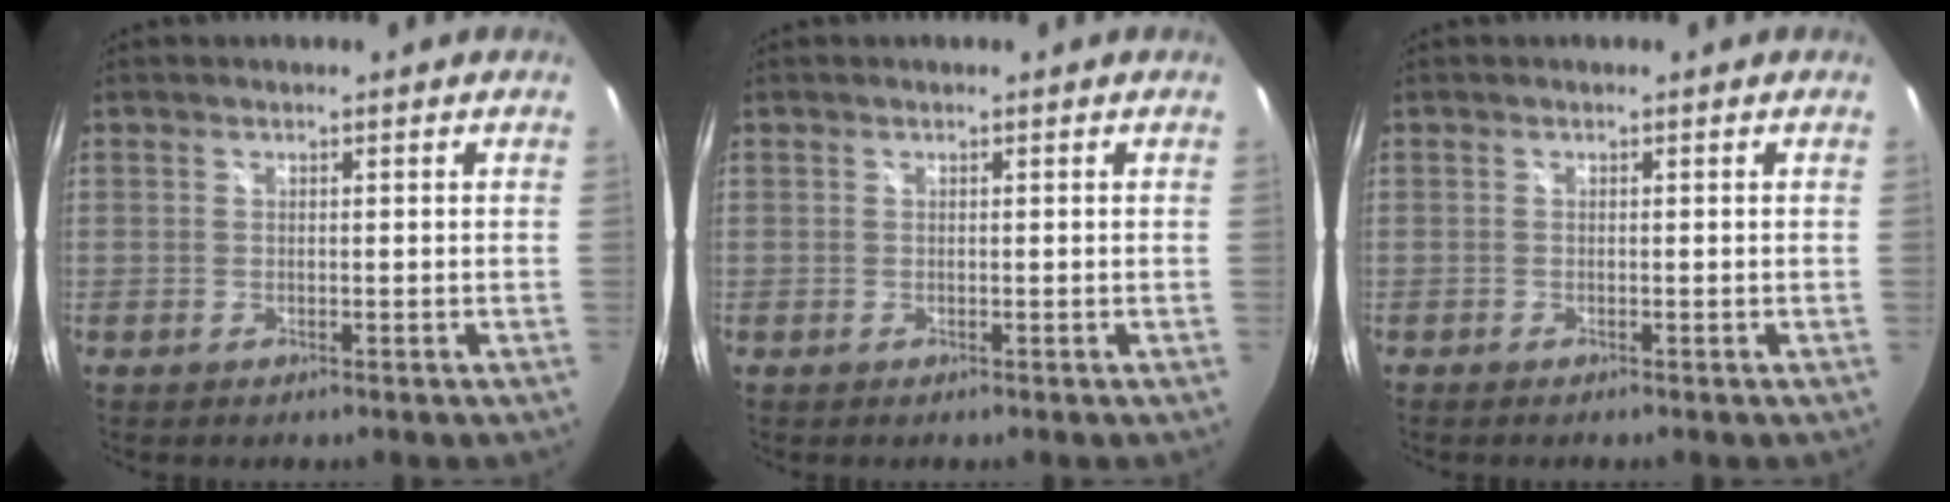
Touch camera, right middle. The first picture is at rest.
{"total": 0.0}
{"total": 0.0}